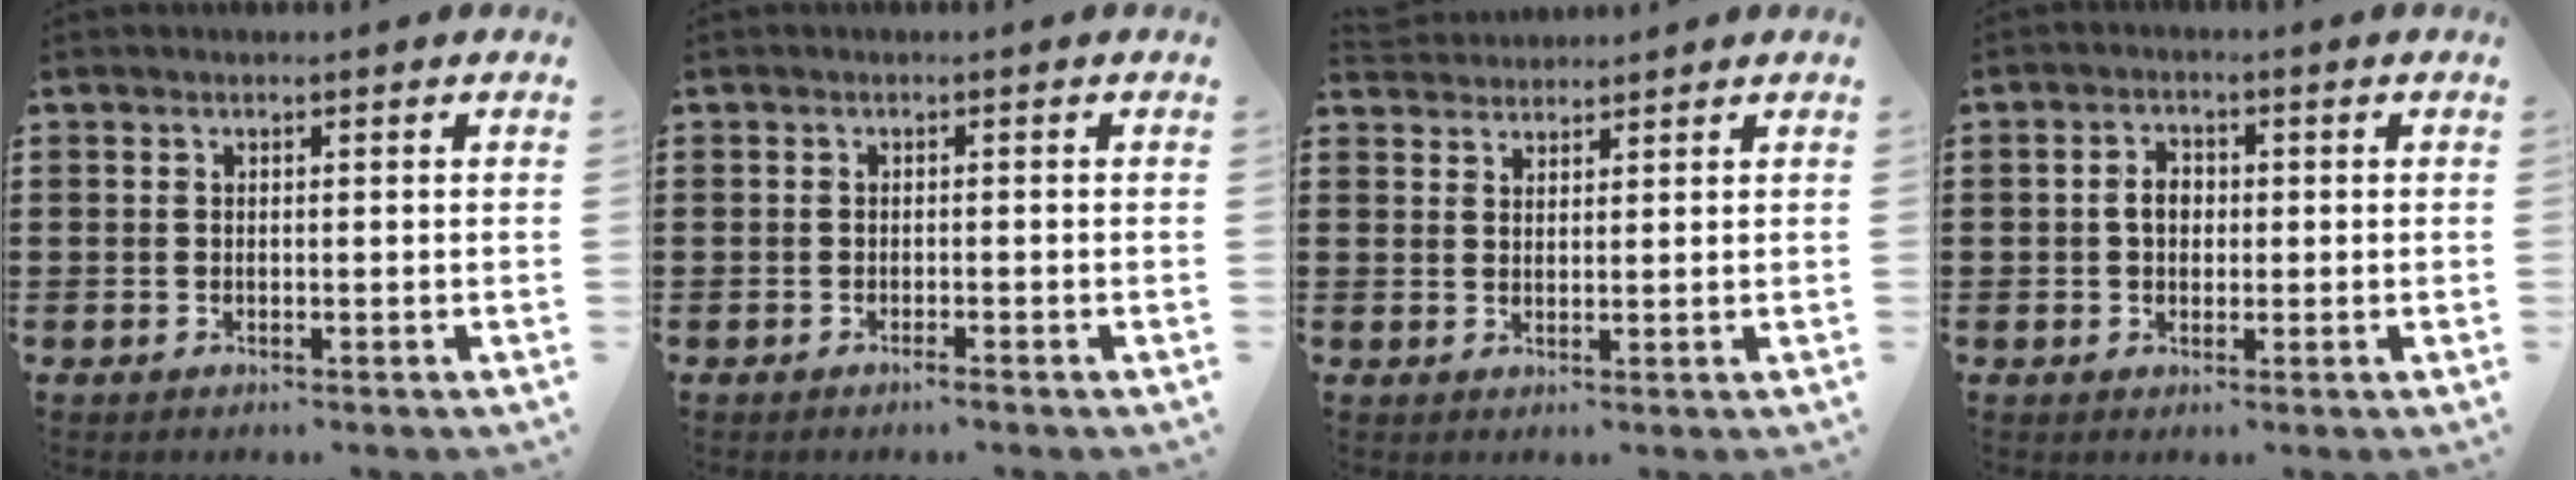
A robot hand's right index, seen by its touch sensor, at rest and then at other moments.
{"total": 0.9, "force": [-0.7, -0.1, 0.5], "torque": [-0.009, -0.004, -0.013]}
{"total": 2.3, "force": [2.2, 0.2, -0.5], "torque": [0.004, 0.000, 0.044]}
{"total": 2.8, "force": [0.0, 1.9, 2.1], "torque": [-0.044, 0.008, -0.001]}